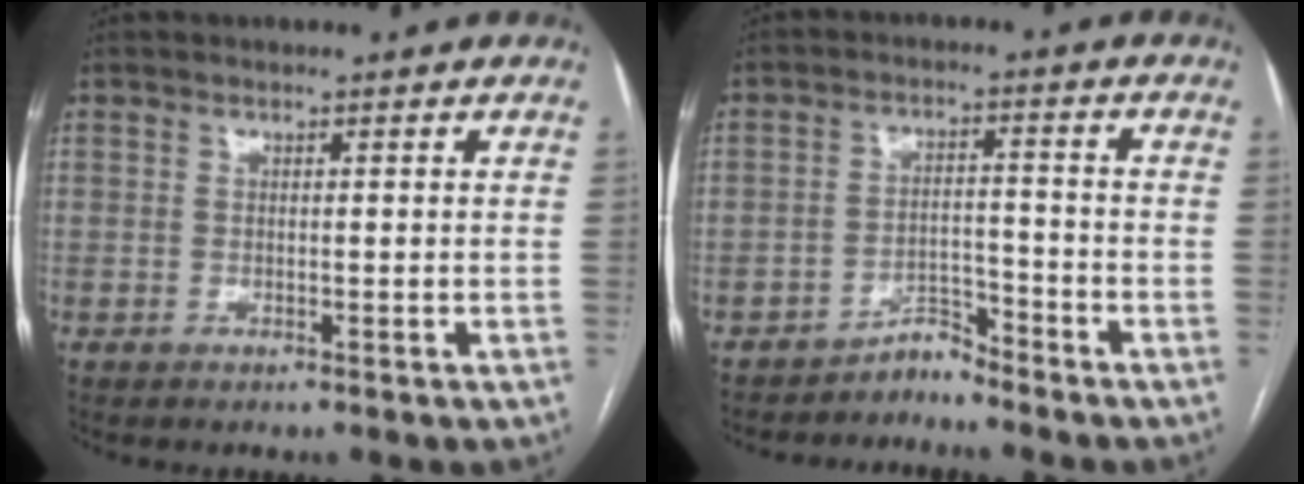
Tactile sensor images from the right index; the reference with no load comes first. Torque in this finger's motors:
{"motor_torque": [-0.80, 0.54, -0.43, -0.15]}